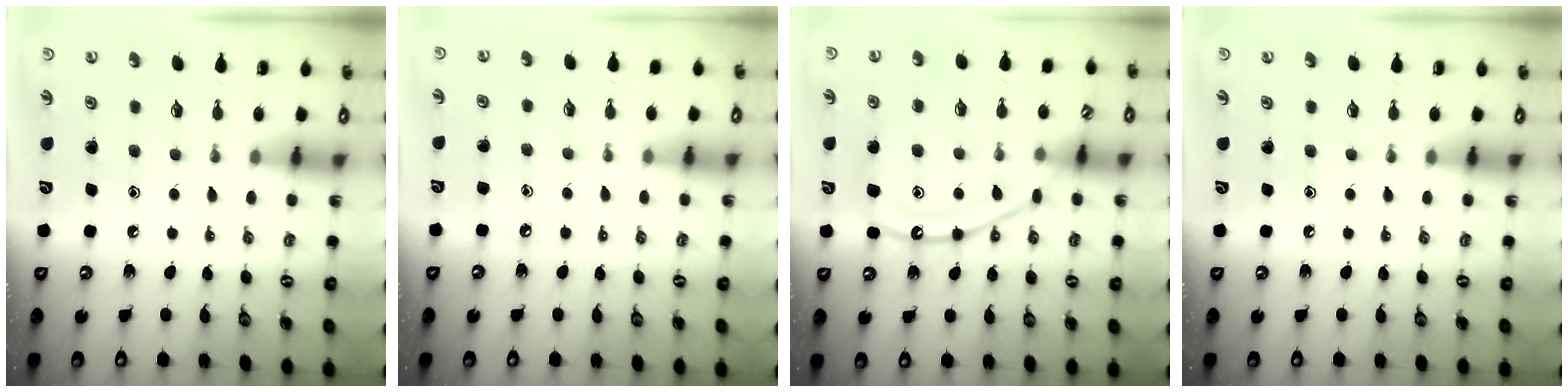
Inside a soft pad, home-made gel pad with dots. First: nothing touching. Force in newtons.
{"total": 3.9, "press": 3.9, "slide": 0.6}
{"total": 14.7, "press": 14.7, "slide": 1.3}
{"total": 0.0}